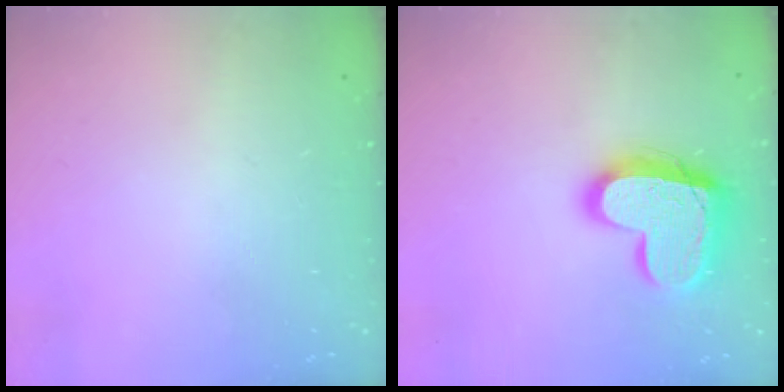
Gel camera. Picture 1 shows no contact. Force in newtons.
{"total": 17.5, "press": 17.4, "slide": 1.3}